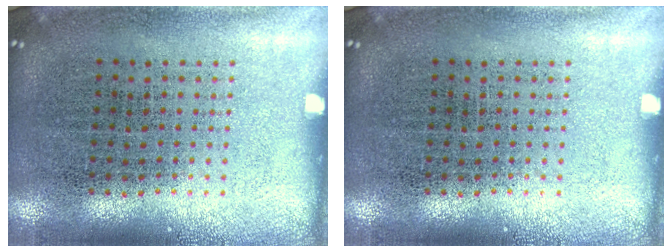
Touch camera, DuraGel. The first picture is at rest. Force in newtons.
{"total": 0.0}